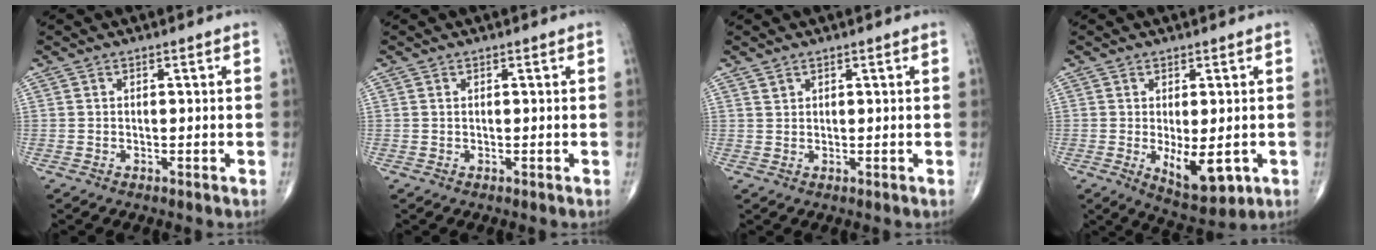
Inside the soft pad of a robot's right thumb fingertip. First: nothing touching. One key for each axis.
{"total": 0.0}
{"total": 0.9, "fx": 0.8, "fy": 0.5, "fz": 0.2, "tx": 0.005, "ty": -0.005, "tz": 0.013}
{"total": 8.6, "fx": -1.8, "fy": 3.7, "fz": 7.5, "tx": -0.100, "ty": -0.017, "tz": -0.013}